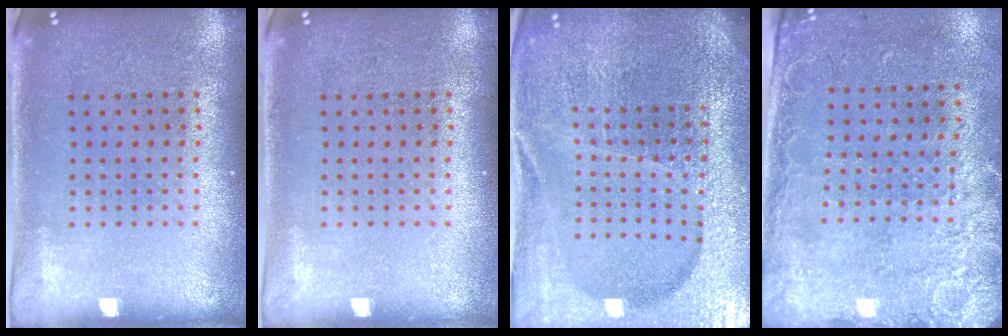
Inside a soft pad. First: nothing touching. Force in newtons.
{"total": 0.0}
{"total": 5.7, "press": 5.1, "slide": 2.6}
{"total": 2.6, "press": 2.1, "slide": 1.5}